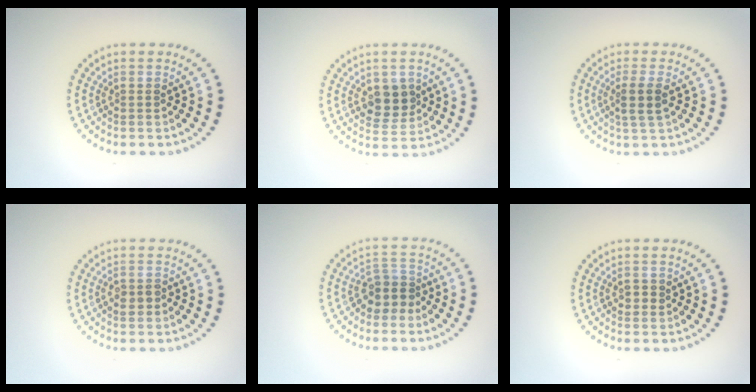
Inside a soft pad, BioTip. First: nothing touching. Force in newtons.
{"total": 3.2, "press": 3.1, "slide": 0.8}
{"total": 2.2, "press": 1.9, "slide": 1.1}
{"total": 1.6, "press": 1.4, "slide": 0.7}
{"total": 2.7, "press": 2.2, "slide": 1.5}
{"total": 1.1, "press": 1.1, "slide": 0.2}